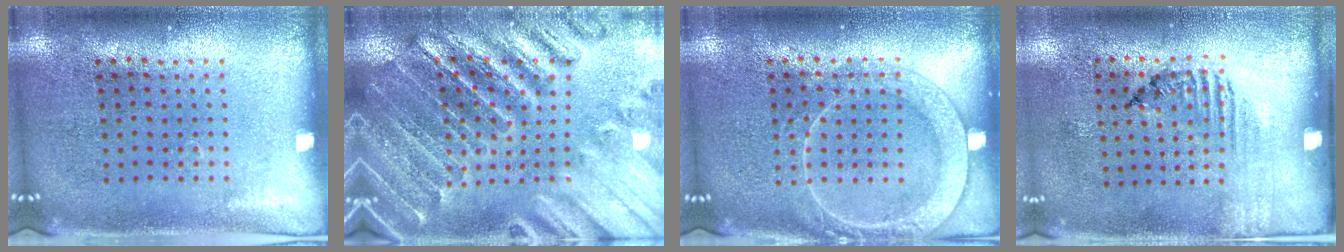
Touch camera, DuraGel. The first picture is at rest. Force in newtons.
{"total": 2.8, "press": 2.8, "slide": 0.4}
{"total": 2.7, "press": 2.6, "slide": 0.3}
{"total": 1.6, "press": 1.1, "slide": 1.2}